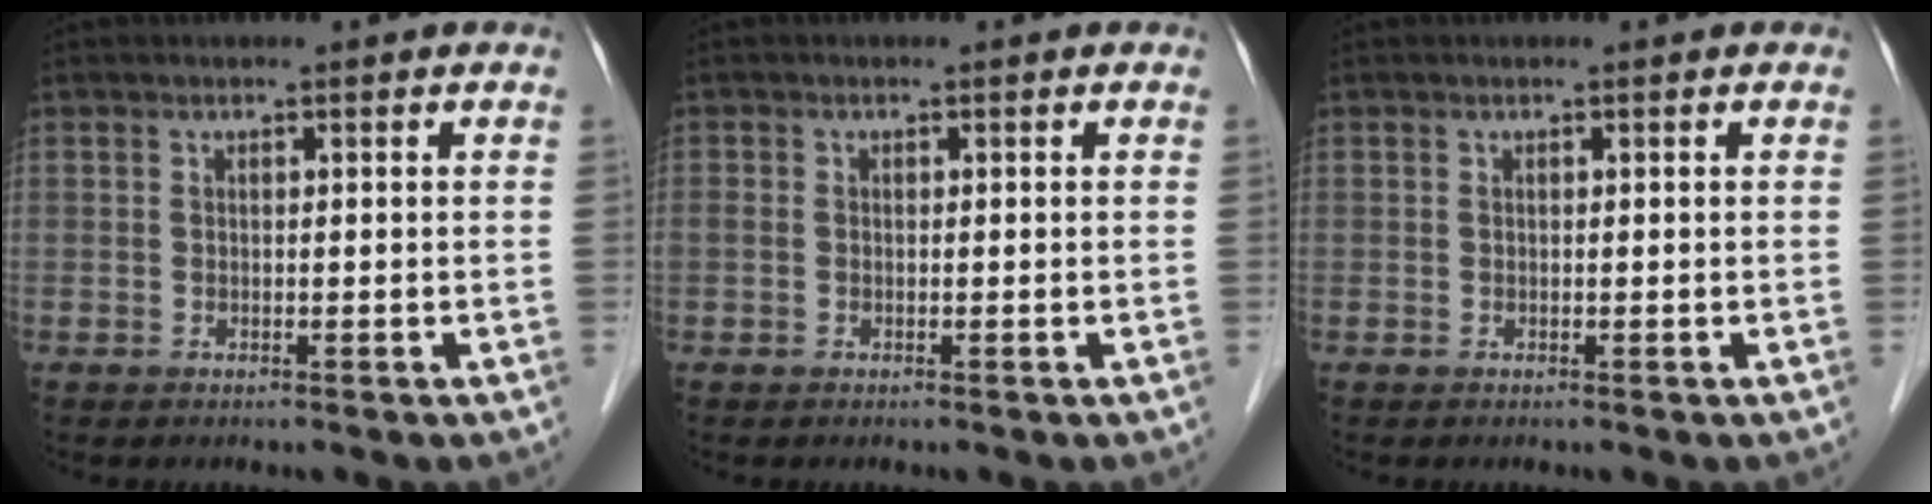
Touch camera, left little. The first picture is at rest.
{"total": 0.7, "force": [-0.2, 0.5, 0.3], "torque": [-0.010, 0.001, -0.006]}
{"total": 0.0}